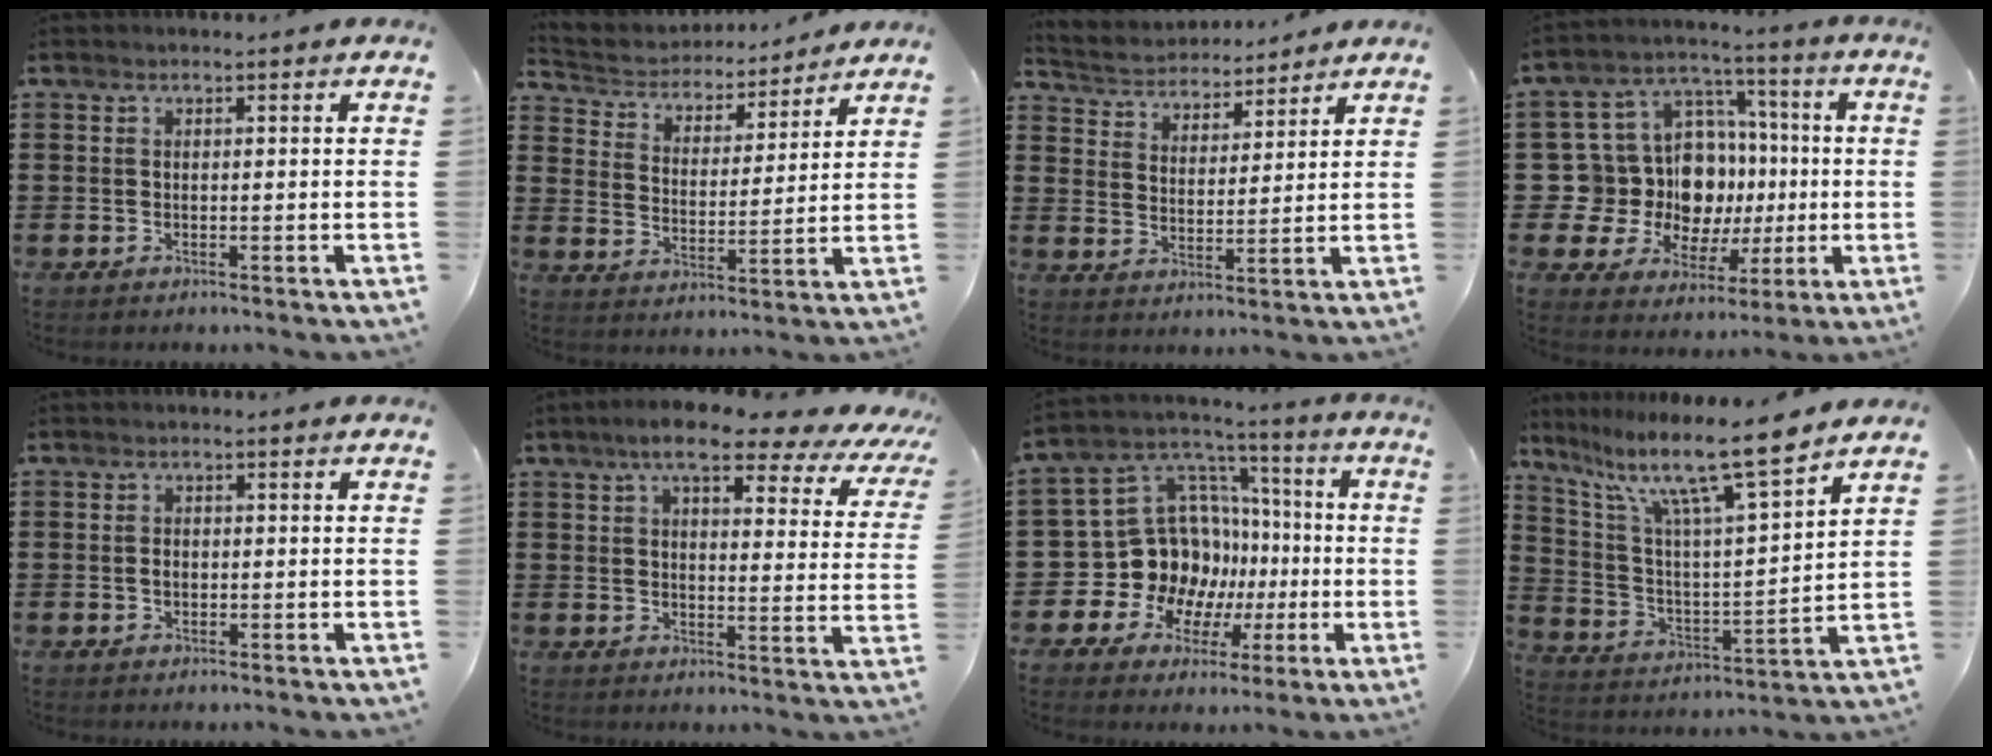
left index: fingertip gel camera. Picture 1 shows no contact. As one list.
[{"total": 4.0, "force": [3.9, 0.9, 0.0], "torque": [-0.025, -0.030, 0.061]}, {"total": 4.0, "force": [3.9, 0.7, -0.3], "torque": [-0.018, -0.025, 0.066]}, {"total": 14.0, "force": [-0.1, 13.1, 4.9], "torque": [-0.129, -0.011, 0.016]}, {"total": 1.3, "force": [-0.2, 0.9, 0.9], "torque": [-0.021, 0.004, -0.005]}, {"total": 8.2, "force": [6.3, 2.0, 4.9], "torque": [-0.101, -0.022, 0.104]}, {"total": 14.2, "force": [-1.6, 13.2, 4.9], "torque": [-0.138, -0.026, -0.005]}, {"total": 12.5, "force": [9.4, 1.0, 8.3], "torque": [-0.183, -0.055, 0.151]}]